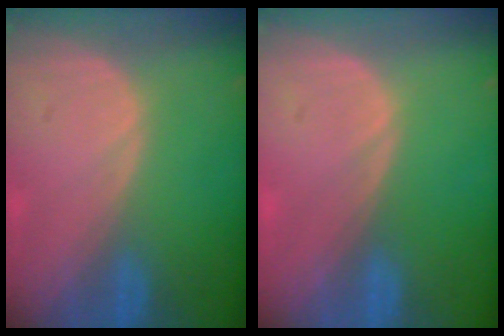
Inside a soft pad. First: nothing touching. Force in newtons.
{"total": 0.0}